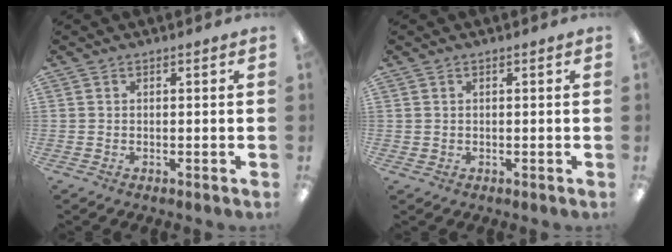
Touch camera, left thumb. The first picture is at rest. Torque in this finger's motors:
{"motor_torque": [-0.40, -0.15, -0.34, -0.01, -0.01]}